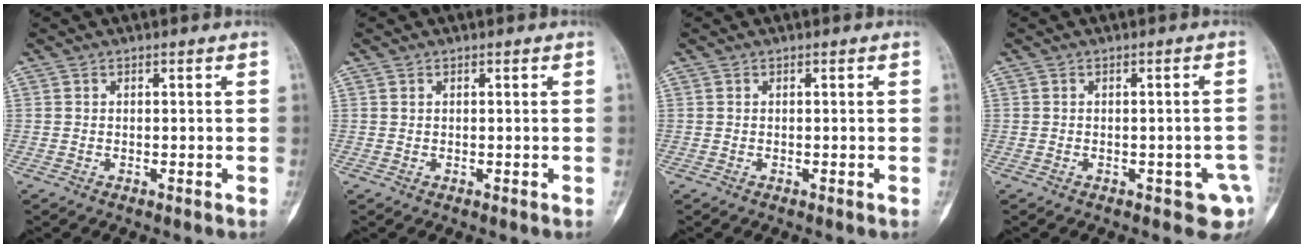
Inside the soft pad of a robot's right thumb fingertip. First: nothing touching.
{"total": 0.0}
{"total": 0.0}
{"total": 5.0, "force": [-2.0, 2.5, 3.8], "torque": [-0.023, 0.012, -0.018]}